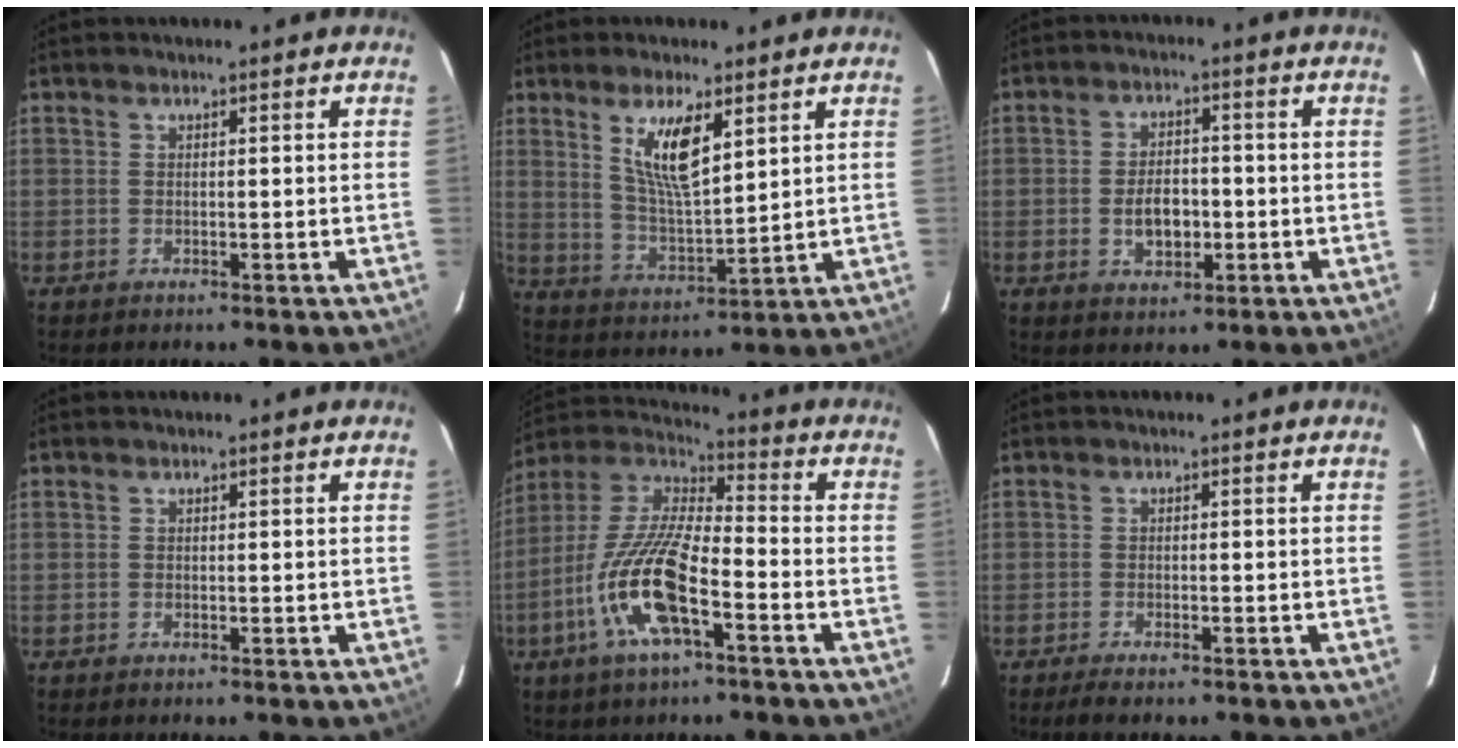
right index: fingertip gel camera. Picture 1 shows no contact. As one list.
[{"total": 9.8, "force": [4.8, 2.9, 8.1], "torque": [-0.144, -0.005, 0.099]}, {"total": 6.2, "force": [-1.3, 3.7, 4.8], "torque": [-0.092, 0.006, -0.015]}, {"total": 0.0}, {"total": 16.3, "force": [-7.0, 4.6, 14.0], "torque": [-0.286, -0.012, -0.142]}, {"total": 2.8, "force": [-2.3, 0.4, 1.6], "torque": [-0.041, -0.006, -0.042]}]